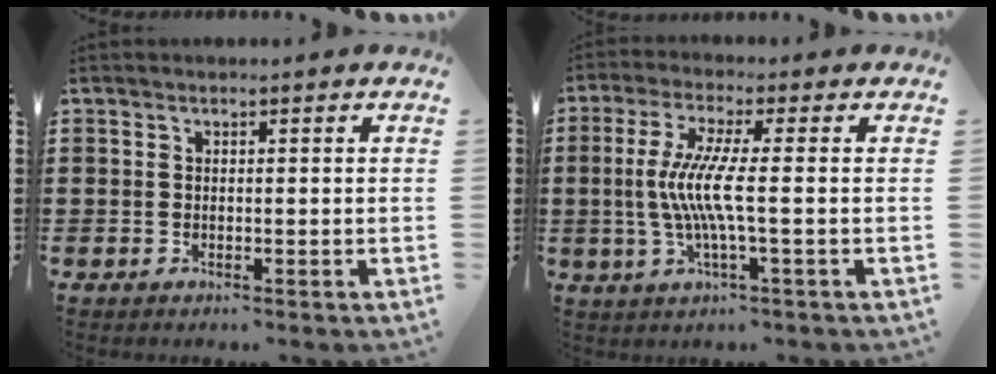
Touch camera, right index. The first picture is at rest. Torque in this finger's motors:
{"motor_torque": [1.25, 0.19, 0.58, 0.21]}